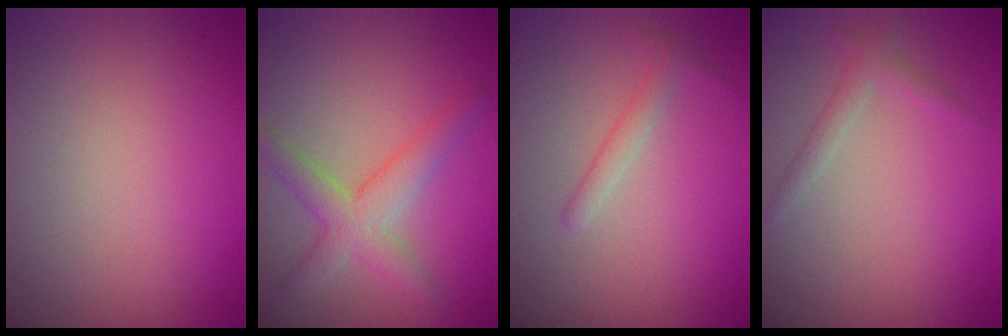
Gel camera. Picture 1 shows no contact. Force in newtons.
{"total": 3.7, "press": 3.7, "slide": 0.1}
{"total": 1.4, "press": 1.4, "slide": 0.0}
{"total": 1.4, "press": 1.4, "slide": 0.1}